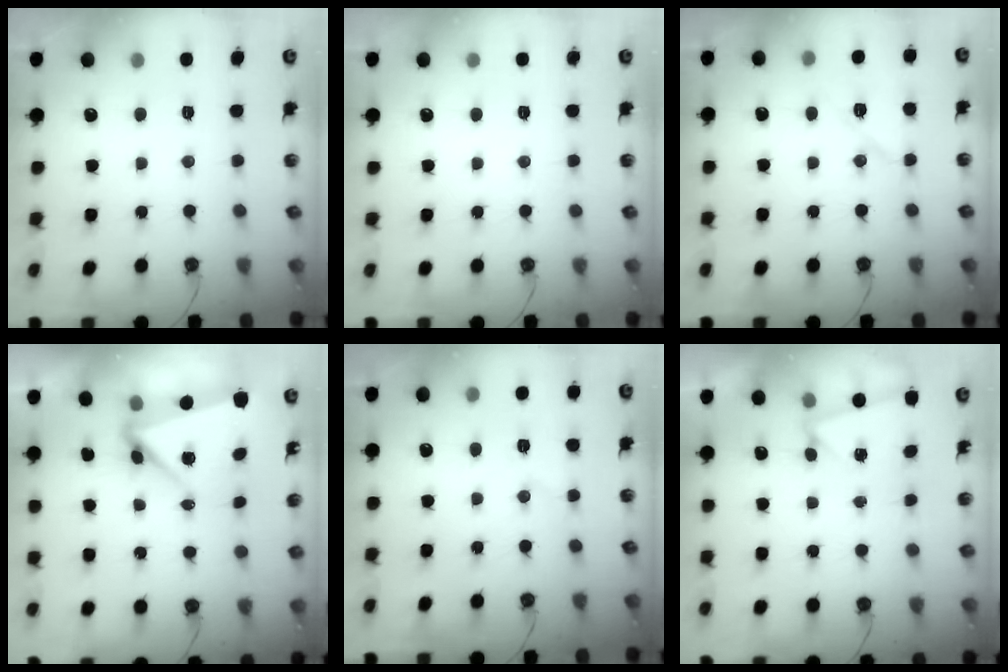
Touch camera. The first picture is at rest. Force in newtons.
{"total": 0.0}
{"total": 8.8, "press": 8.7, "slide": 1.3}
{"total": 5.3, "press": 5.3, "slide": 0.9}
{"total": 5.4, "press": 5.0, "slide": 1.8}
{"total": 2.3, "press": 2.0, "slide": 1.2}